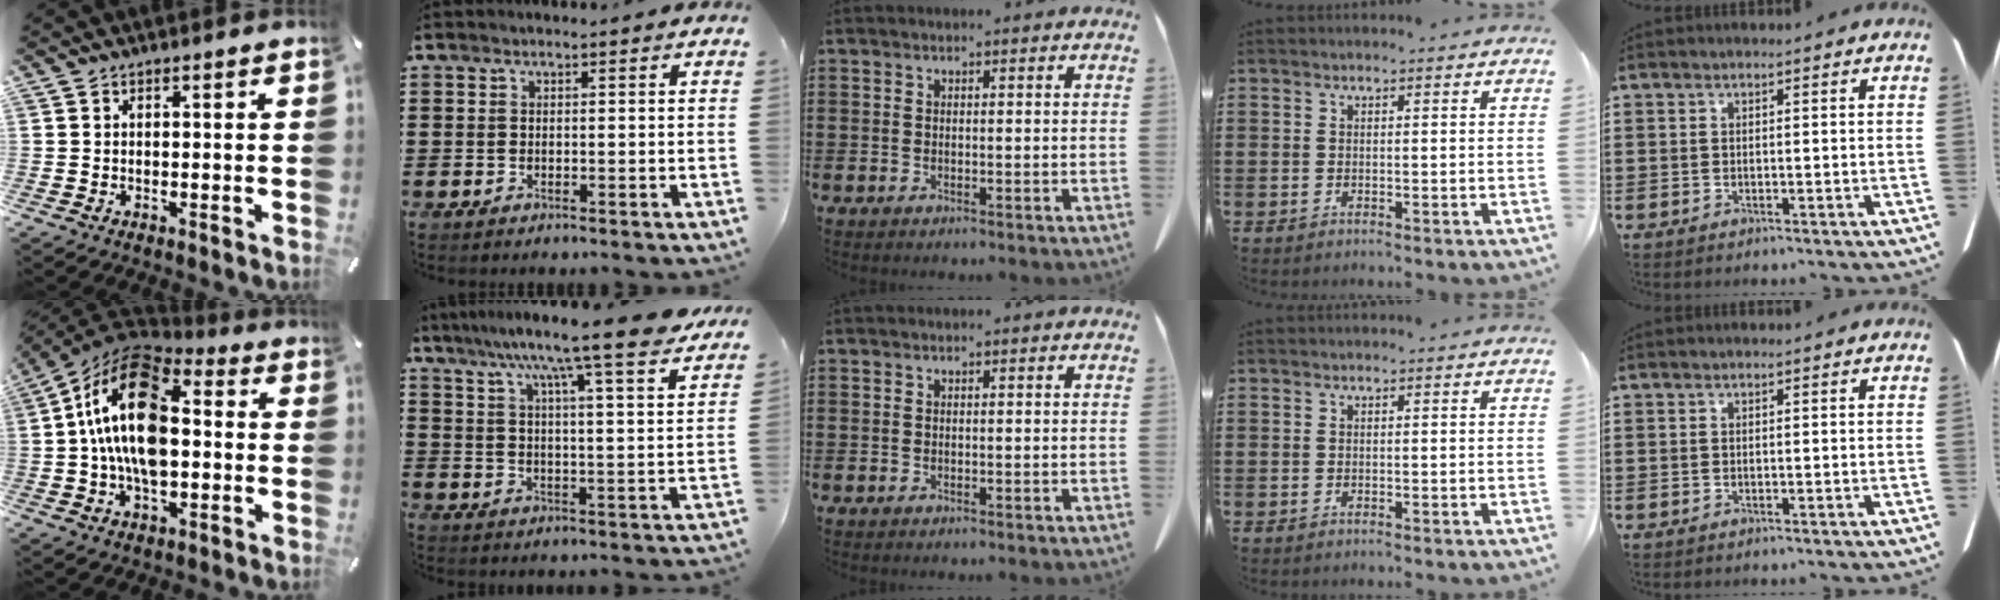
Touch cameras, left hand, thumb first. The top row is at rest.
{"thumb": {"total": 19.3, "force": [0.7, 12.0, 15.2], "torque": [-0.302, -0.001, 0.002]}, "index": {"total": 11.0, "force": [9.2, -0.5, 6.1], "torque": [-0.126, -0.059, 0.145]}}